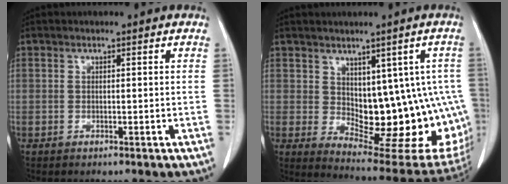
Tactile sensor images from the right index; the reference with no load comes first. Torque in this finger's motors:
{"motor_torque": [0.64, 0.17, 0.31, 0.04]}